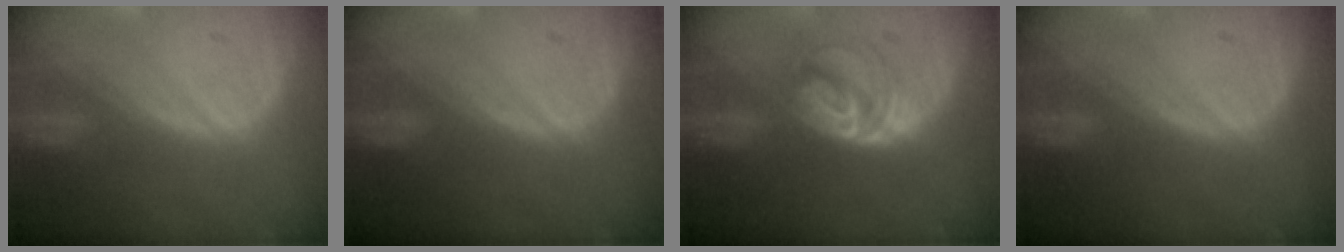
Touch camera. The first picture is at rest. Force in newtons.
{"total": 0.0}
{"total": 6.3, "press": 5.4, "slide": 3.1}
{"total": 0.0}